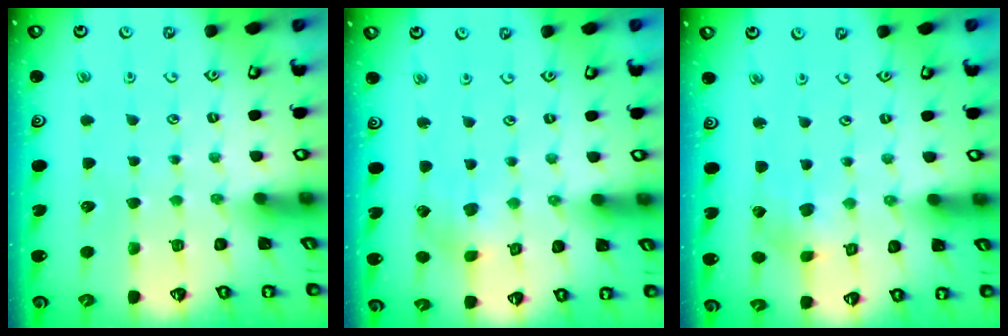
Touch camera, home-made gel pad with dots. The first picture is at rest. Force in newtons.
{"total": 2.8, "press": 2.8, "slide": 0.4}
{"total": 3.2, "press": 3.2, "slide": 0.4}